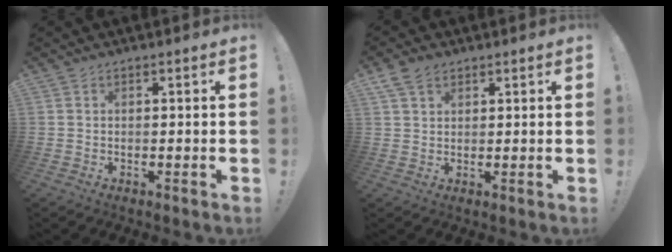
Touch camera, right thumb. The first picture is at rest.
{"total": 5.3, "force": [3.0, 3.6, 2.5], "torque": [-0.041, -0.006, 0.058]}